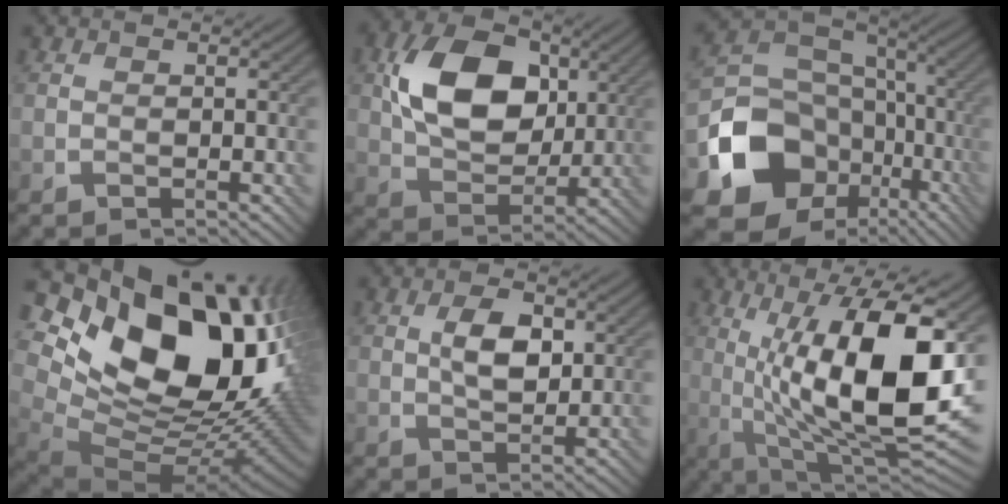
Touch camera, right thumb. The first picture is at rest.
{"total": 12.3, "force": [3.0, 8.4, 8.4], "torque": [-0.169, 0.010, 0.049]}
{"total": 15.2, "force": [-5.3, 12.1, 7.5], "torque": [-0.163, -0.045, -0.094]}
{"total": 21.8, "force": [7.6, 13.5, 15.3], "torque": [-0.282, -0.009, 0.169]}
{"total": 4.9, "force": [1.0, 2.7, 4.1], "torque": [-0.078, 0.001, 0.016]}
{"total": 16.7, "force": [1.8, 6.2, 15.5], "torque": [-0.242, -0.002, 0.027]}